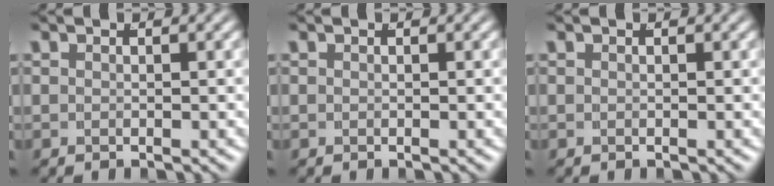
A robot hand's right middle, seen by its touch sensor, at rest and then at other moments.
{"total": 0.0}
{"total": 0.0}